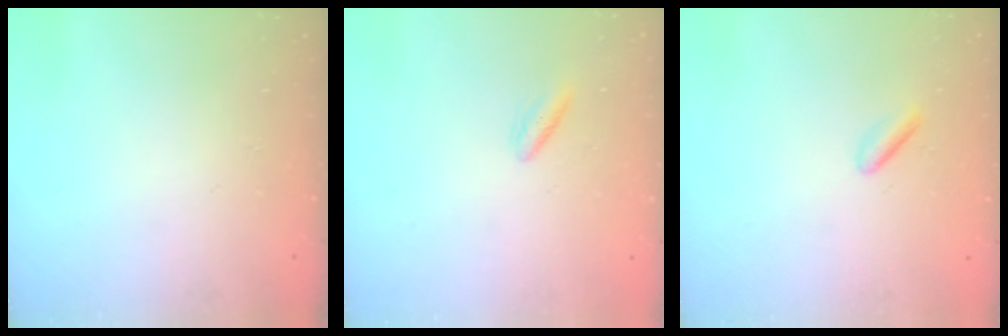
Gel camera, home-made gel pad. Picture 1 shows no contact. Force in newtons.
{"total": 2.7, "press": 2.5, "slide": 1.2}
{"total": 1.6, "press": 1.3, "slide": 0.9}